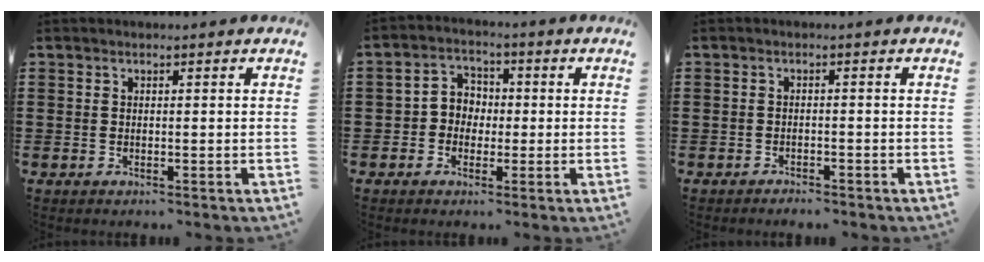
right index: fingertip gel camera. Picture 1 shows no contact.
{"total": 3.8, "force": [-0.9, 3.5, 1.2], "torque": [-0.038, 0.012, -0.023]}
{"total": 1.3, "force": [-1.3, 0.2, 0.1], "torque": [-0.006, 0.002, -0.028]}